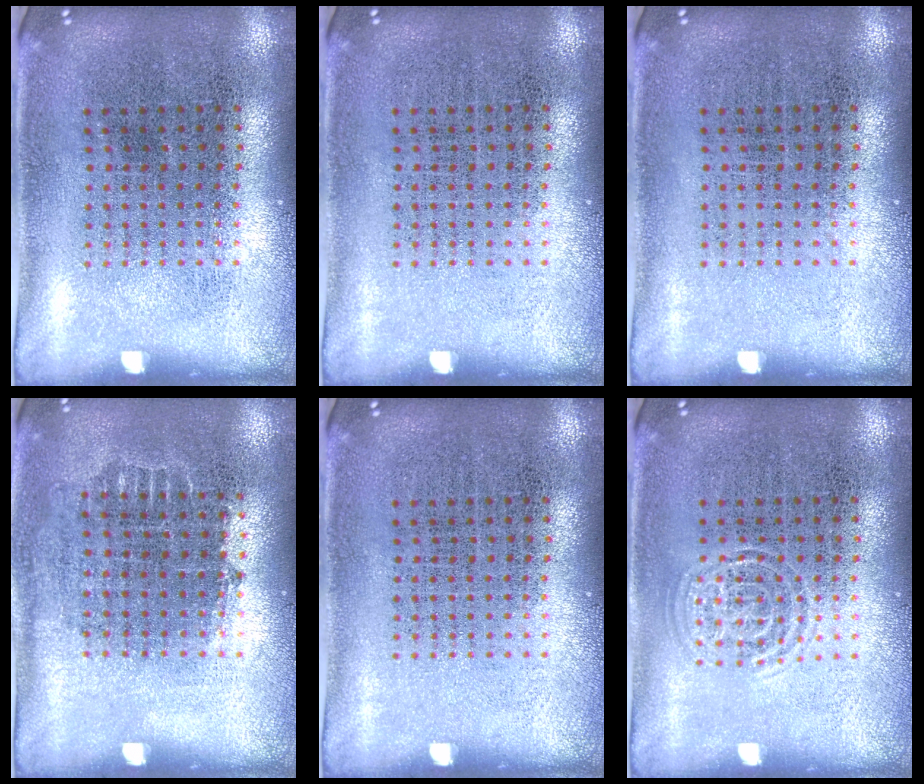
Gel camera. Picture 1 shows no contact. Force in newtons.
{"total": 0.0}
{"total": 0.0}
{"total": 0.7, "press": 0.6, "slide": 0.3}
{"total": 0.0}
{"total": 1.6, "press": 1.5, "slide": 0.2}